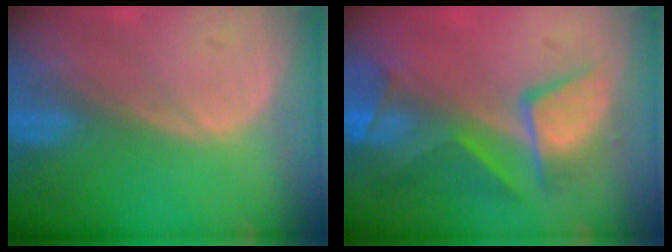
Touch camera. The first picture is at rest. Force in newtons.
{"total": 9.7, "press": 8.6, "slide": 4.6}